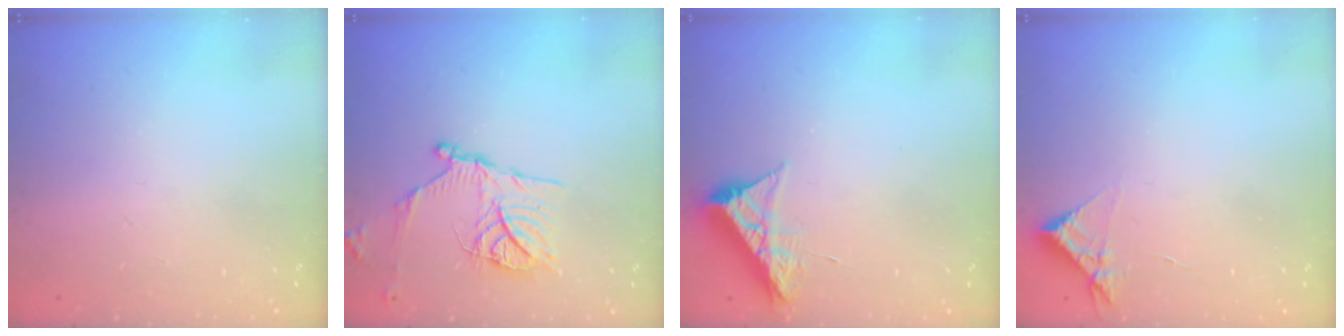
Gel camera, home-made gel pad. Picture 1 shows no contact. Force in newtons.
{"total": 15.6, "press": 15.5, "slide": 1.4}
{"total": 8.4, "press": 8.4, "slide": 0.4}
{"total": 3.4, "press": 3.4, "slide": 0.5}